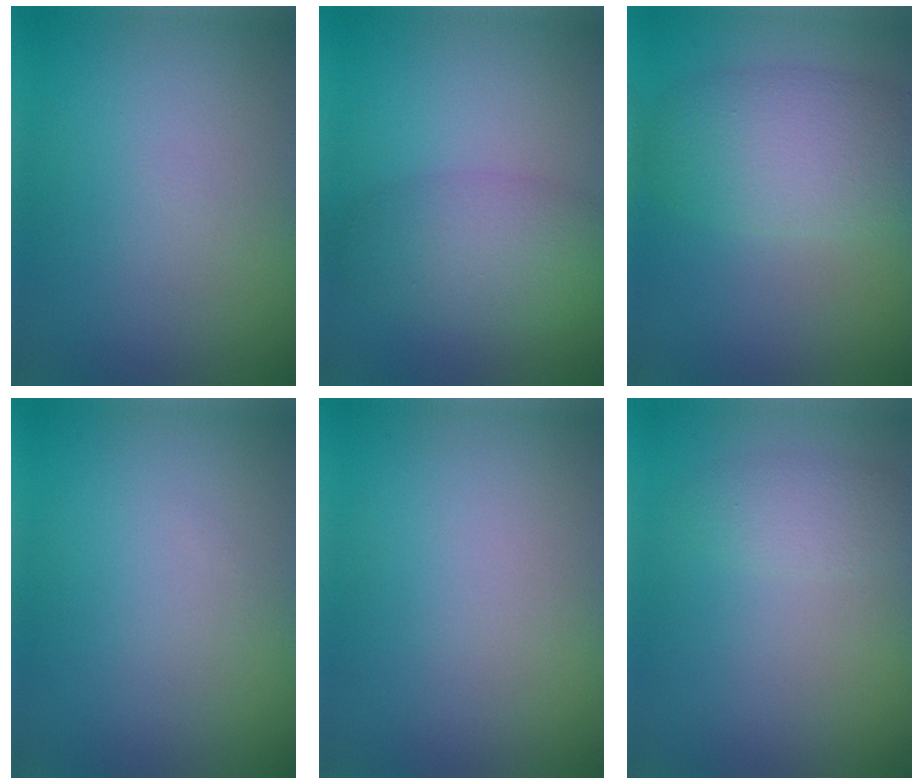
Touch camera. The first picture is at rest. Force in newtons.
{"total": 4.9, "press": 4.9, "slide": 0.1}
{"total": 6.1, "press": 6.1, "slide": 0.5}
{"total": 0.0}
{"total": 0.0}
{"total": 2.0, "press": 2.0, "slide": 0.1}